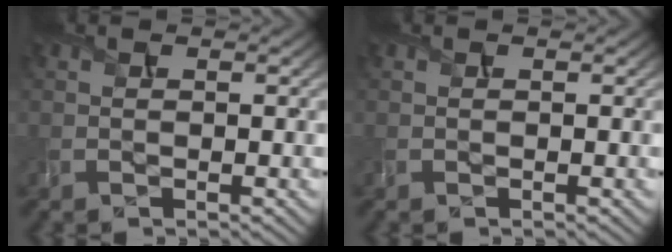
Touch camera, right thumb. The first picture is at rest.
{"total": 0.0}